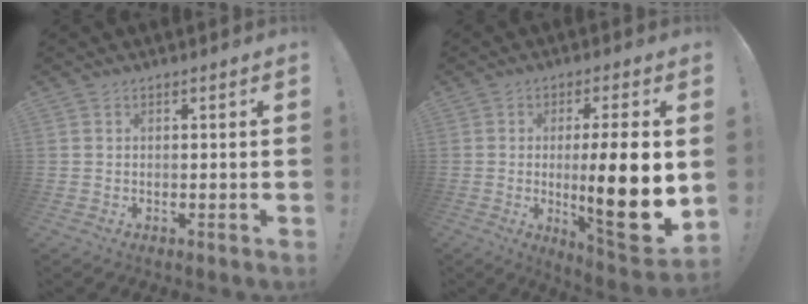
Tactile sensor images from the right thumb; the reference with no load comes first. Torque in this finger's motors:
{"motor_torque": [0.07, 1.43, 1.21, -0.79, 0.56]}